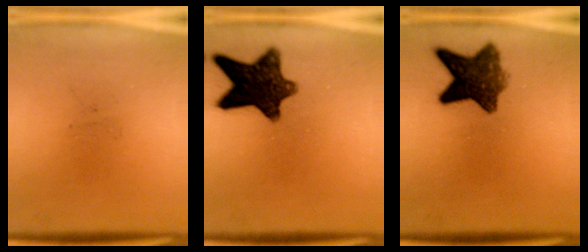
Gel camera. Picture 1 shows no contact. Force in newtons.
{"total": 12.0}
{"total": 8.9}